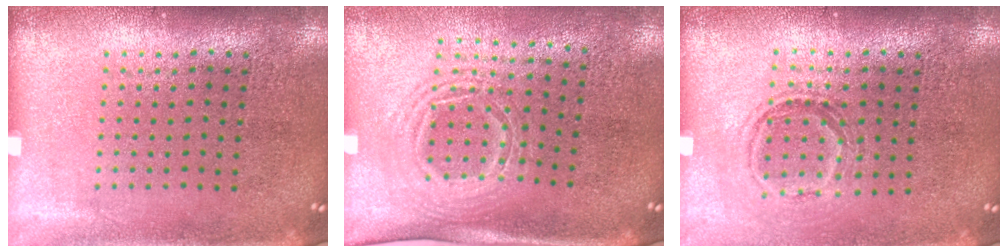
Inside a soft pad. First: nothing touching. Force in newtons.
{"total": 1.6, "press": 1.2, "slide": 1.0}
{"total": 1.2, "press": 1.1, "slide": 0.6}